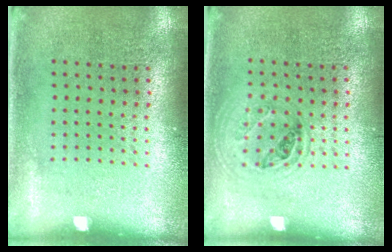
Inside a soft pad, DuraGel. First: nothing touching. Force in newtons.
{"total": 1.0, "press": 0.9, "slide": 0.3}